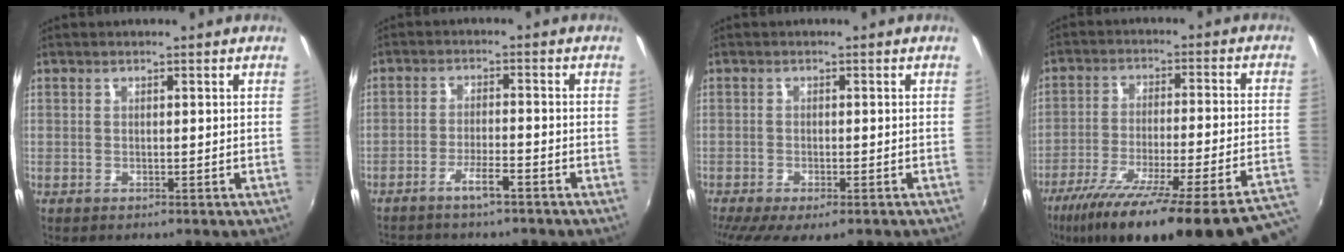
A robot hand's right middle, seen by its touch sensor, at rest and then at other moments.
{"total": 4.3, "force": [-3.6, 0.4, 2.3], "torque": [-0.062, 0.004, -0.066]}
{"total": 8.2, "force": [-5.7, 2.4, 5.3], "torque": [-0.117, -0.039, -0.089]}
{"total": 29.9, "force": [-23.3, 1.8, 18.6], "torque": [-0.274, -0.088, -0.335]}